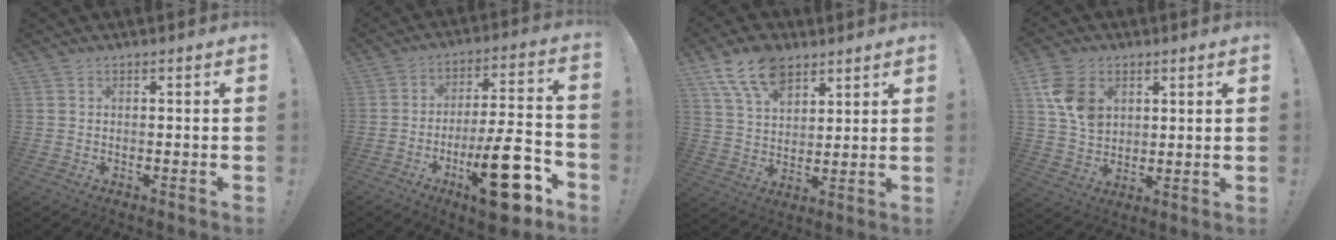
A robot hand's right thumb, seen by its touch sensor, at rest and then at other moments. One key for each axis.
{"total": 21.9, "fx": -9.9, "fy": 6.3, "fz": 18.4, "tx": -0.280, "ty": 0.058, "tz": -0.148}
{"total": 13.0, "fx": 8.3, "fy": 7.3, "fz": 7.0, "tx": -0.126, "ty": -0.033, "tz": 0.158}
{"total": 11.5, "fx": 4.1, "fy": 8.4, "fz": 6.8, "tx": -0.112, "ty": -0.008, "tz": 0.082}